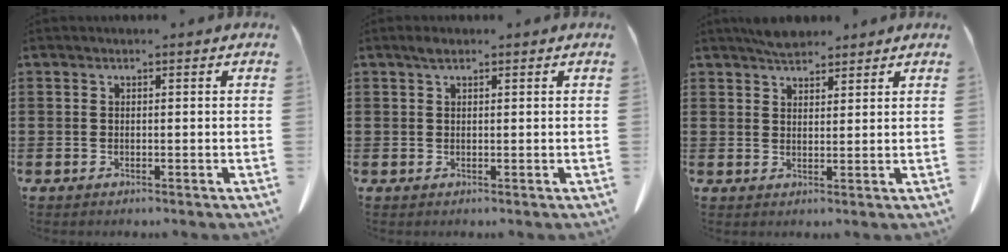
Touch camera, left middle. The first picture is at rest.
{"total": 1.1, "force": [0.6, 0.6, 0.7], "torque": [-0.018, 0.005, 0.010]}
{"total": 3.2, "force": [3.0, 0.9, 0.9], "torque": [-0.024, 0.000, 0.056]}